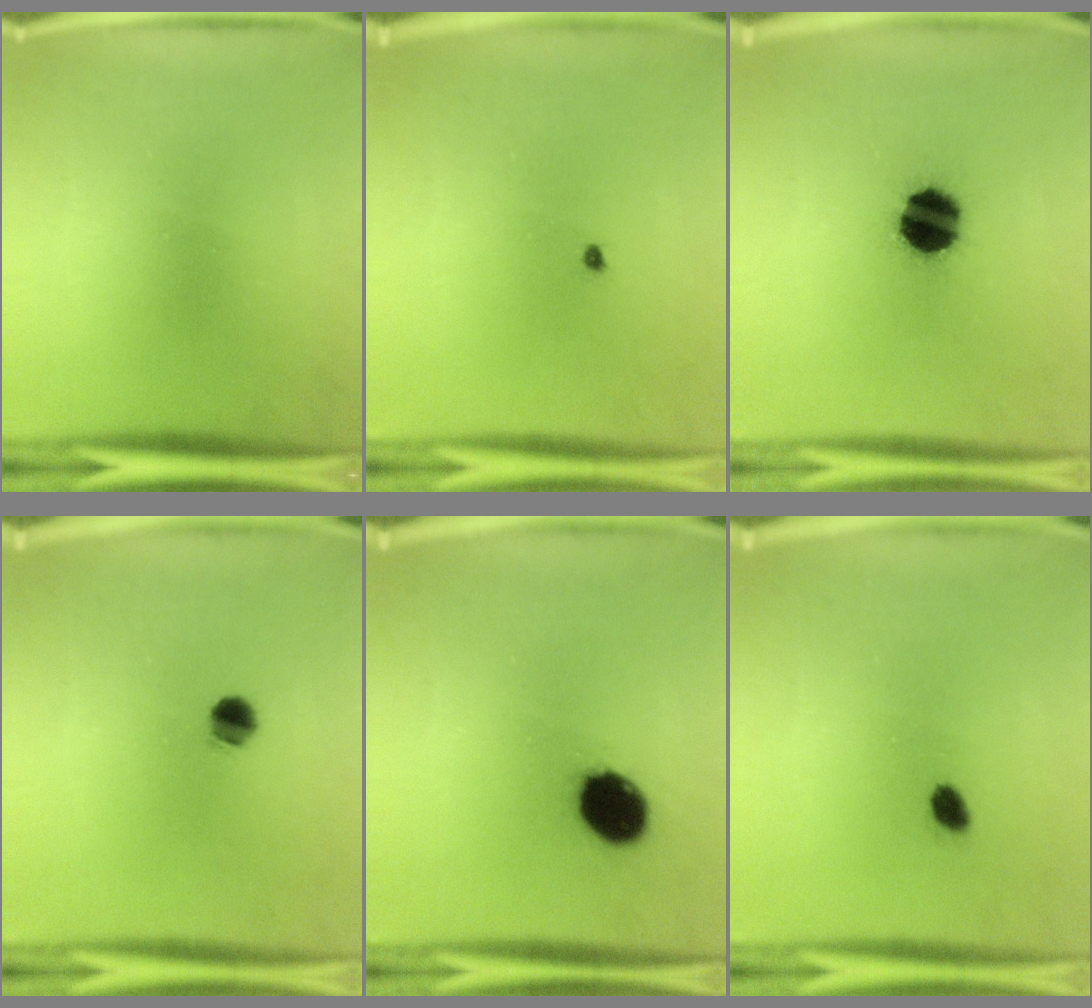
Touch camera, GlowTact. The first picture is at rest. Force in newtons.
{"total": 0.6}
{"total": 14.4}
{"total": 4.0}
{"total": 11.5}
{"total": 2.0}